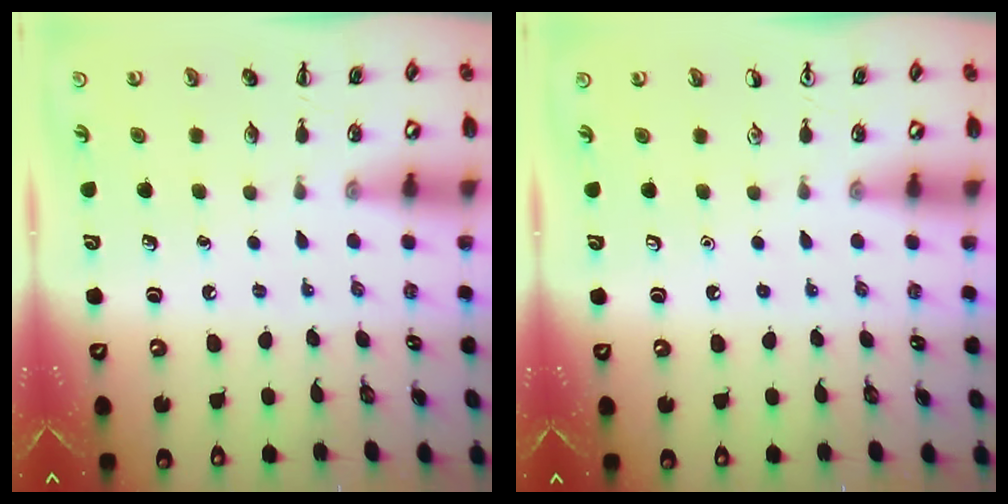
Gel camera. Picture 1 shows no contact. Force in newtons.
{"total": 0.0}